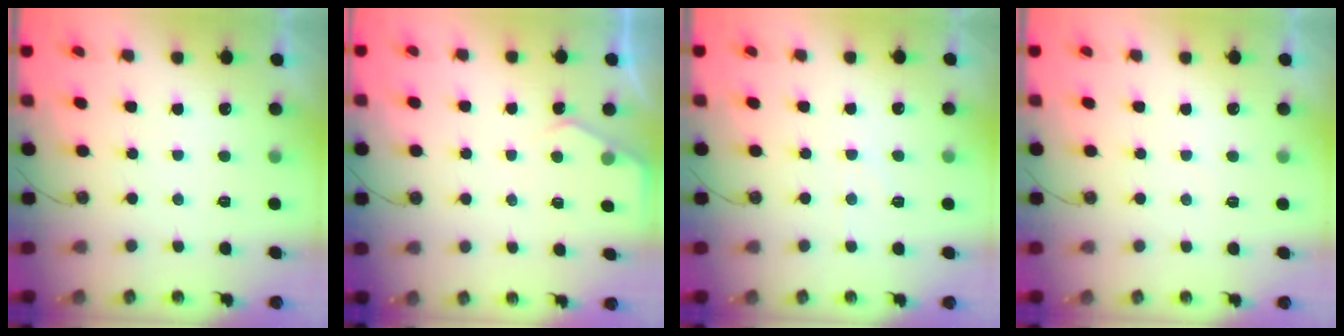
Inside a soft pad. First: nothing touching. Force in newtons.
{"total": 4.2, "press": 4.2, "slide": 0.4}
{"total": 3.6, "press": 3.6, "slide": 0.4}
{"total": 3.5, "press": 3.5, "slide": 0.4}